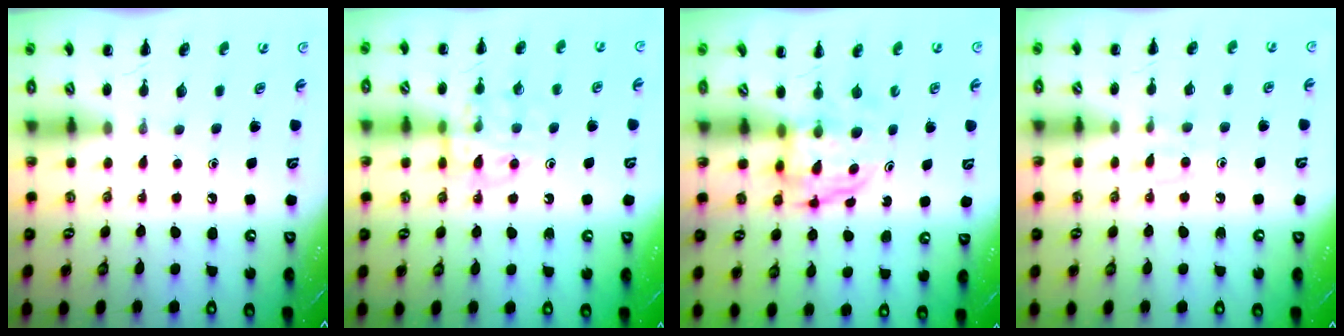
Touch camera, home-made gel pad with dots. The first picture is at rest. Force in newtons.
{"total": 11.9, "press": 11.9, "slide": 1.3}
{"total": 3.8, "press": 3.8, "slide": 0.3}
{"total": 4.7, "press": 4.3, "slide": 1.8}